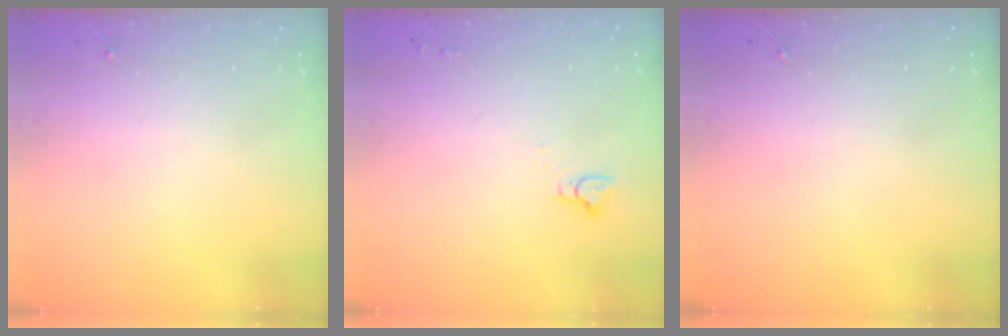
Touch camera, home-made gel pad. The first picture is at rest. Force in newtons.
{"total": 3.3, "press": 3.3, "slide": 0.2}
{"total": 0.0}